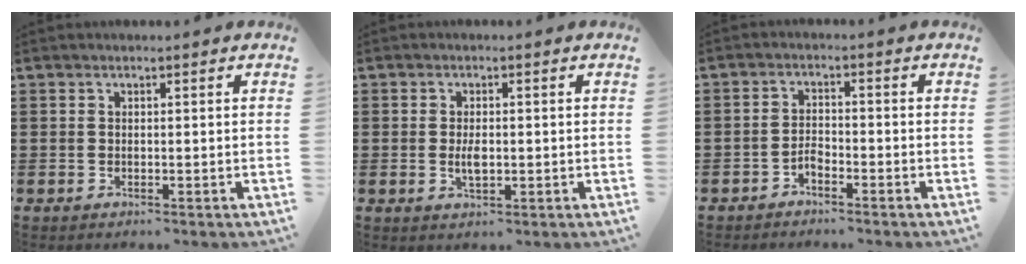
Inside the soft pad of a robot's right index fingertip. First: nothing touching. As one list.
[{"total": 2.7, "force": [-0.2, 1.1, 2.5], "torque": [-0.055, -0.003, -0.006]}, {"total": 1.9, "force": [-1.6, 0.6, 0.8], "torque": [-0.020, 0.003, -0.033]}]